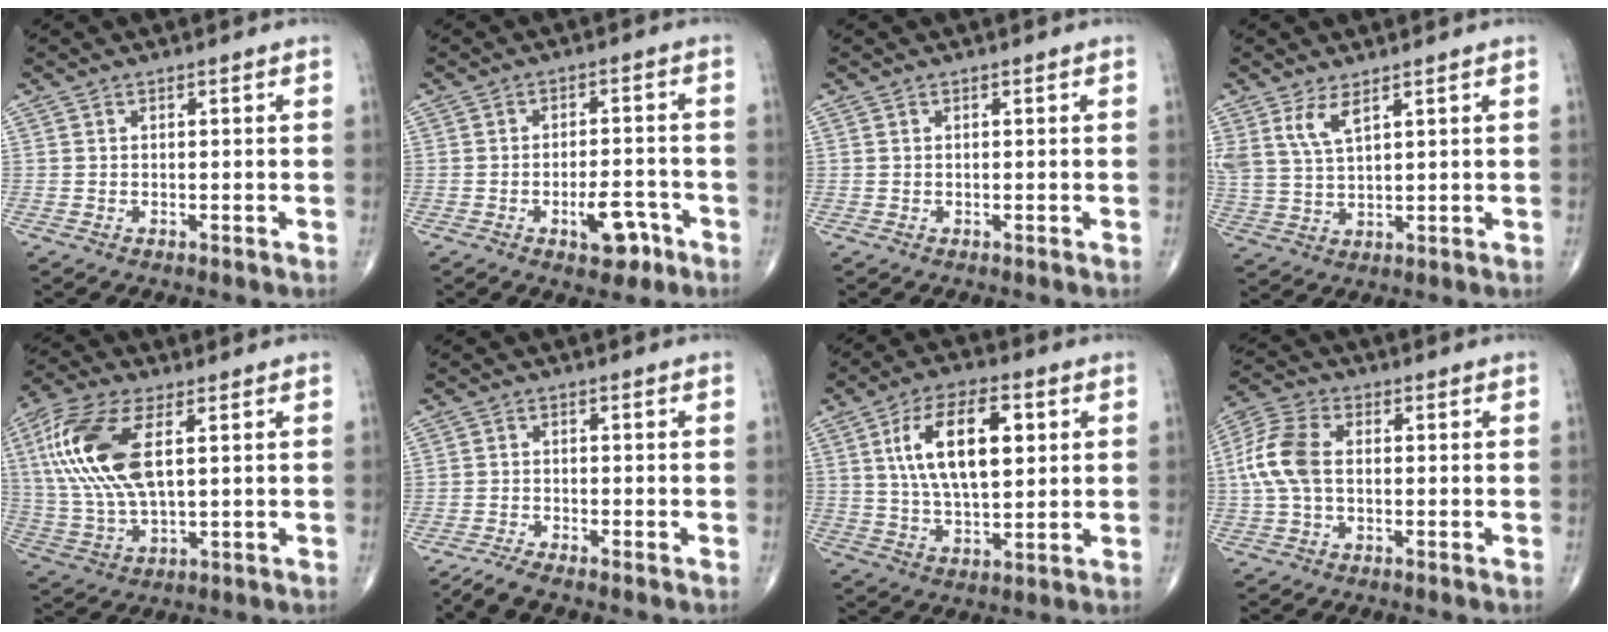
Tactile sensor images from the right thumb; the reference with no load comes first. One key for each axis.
{"total": 6.4, "fx": -3.3, "fy": 3.1, "fz": 4.6, "tx": -0.050, "ty": 0.026, "tz": -0.043}
{"total": 0.0}
{"total": 5.6, "fx": 3.2, "fy": 2.0, "fz": 4.1, "tx": -0.088, "ty": -0.015, "tz": 0.075}
{"total": 17.5, "fx": 4.3, "fy": 7.9, "fz": 15.0, "tx": -0.337, "ty": -0.001, "tz": 0.083}
{"total": 2.9, "fx": -2.6, "fy": -0.1, "fz": 1.3, "tx": -0.043, "ty": 0.003, "tz": -0.057}
{"total": 15.1, "fx": 3.9, "fy": 7.1, "fz": 12.7, "tx": -0.210, "ty": -0.003, "tz": 0.072}
{"total": 9.3, "fx": 0.1, "fy": 5.7, "fz": 7.3, "tx": -0.171, "ty": 0.022, "tz": -0.004}